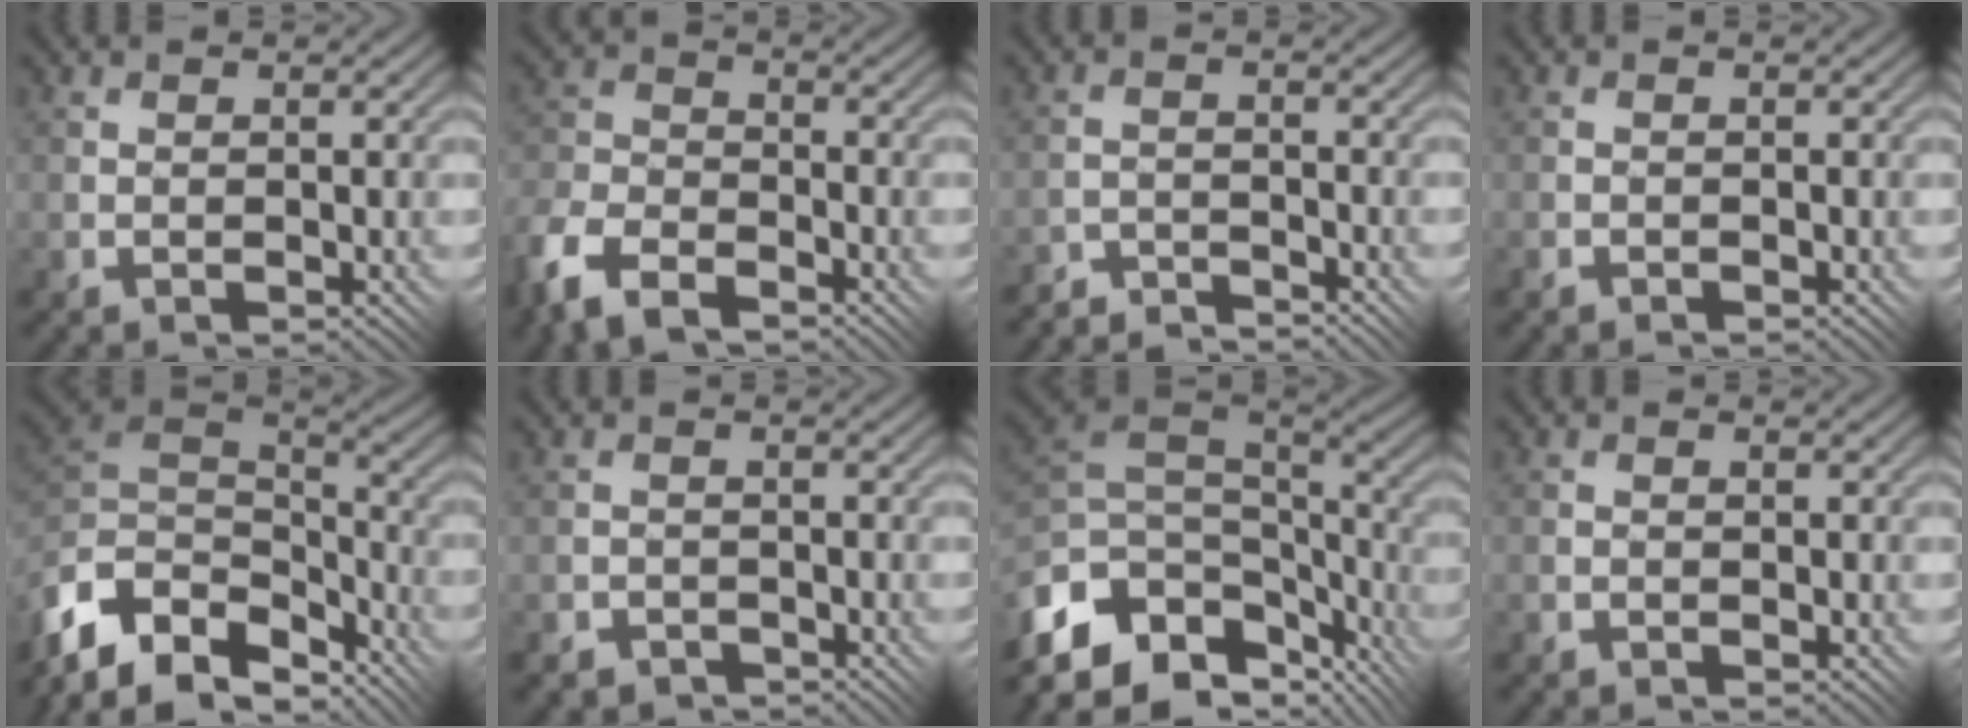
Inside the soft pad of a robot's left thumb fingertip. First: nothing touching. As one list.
[{"total": 9.7, "force": [-6.9, 4.7, 4.9], "torque": [-0.126, -0.019, -0.144]}, {"total": 3.4, "force": [-3.4, -0.4, -0.4], "torque": [0.013, 0.011, -0.072]}, {"total": 0.7, "force": [-0.7, 0.0, -0.1], "torque": [0.004, 0.001, -0.017]}, {"total": 12.3, "force": [-8.2, 6.6, 6.2], "torque": [-0.191, 0.002, -0.136]}, {"total": 2.3, "force": [-2.0, 1.2, -0.3], "torque": [0.013, 0.011, -0.041]}, {"total": 13.4, "force": [-6.3, 7.3, 9.3], "torque": [-0.239, -0.010, -0.100]}, {"total": 0.9, "force": [-0.8, 0.5, 0.0], "torque": [0.008, 0.004, -0.019]}]